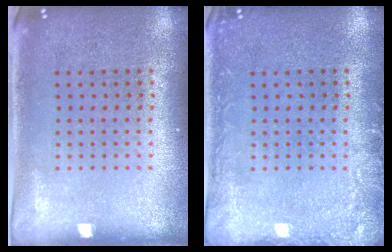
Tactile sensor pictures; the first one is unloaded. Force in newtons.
{"total": 2.0, "press": 2.0, "slide": 0.2}